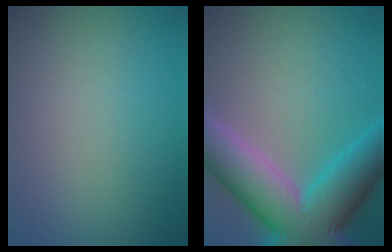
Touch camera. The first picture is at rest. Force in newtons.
{"total": 12.3, "press": 12.3, "slide": 0.8}